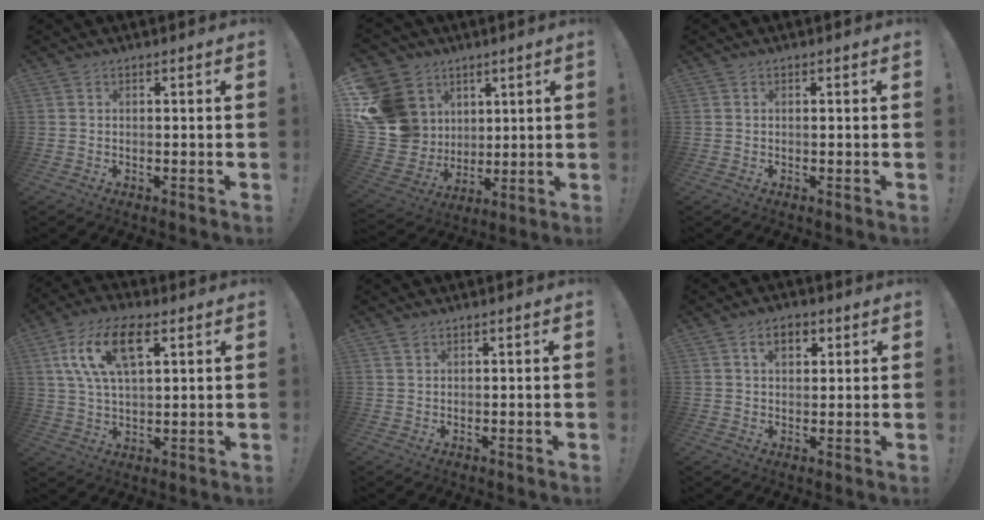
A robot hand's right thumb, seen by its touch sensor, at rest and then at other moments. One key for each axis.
{"total": 17.9, "fx": 5.0, "fy": 15.9, "fz": 6.7, "tx": -0.129, "ty": -0.026, "tz": 0.127}
{"total": 0.0}
{"total": 14.6, "fx": 6.0, "fy": 7.1, "fz": 11.2, "tx": -0.209, "ty": -0.001, "tz": 0.110}
{"total": 1.2, "fx": 0.9, "fy": 0.7, "fz": 0.3, "tx": 0.000, "ty": -0.002, "tz": 0.017}
{"total": 5.7, "fx": 2.4, "fy": 3.8, "fz": 3.6, "tx": -0.048, "ty": 0.001, "tz": 0.039}